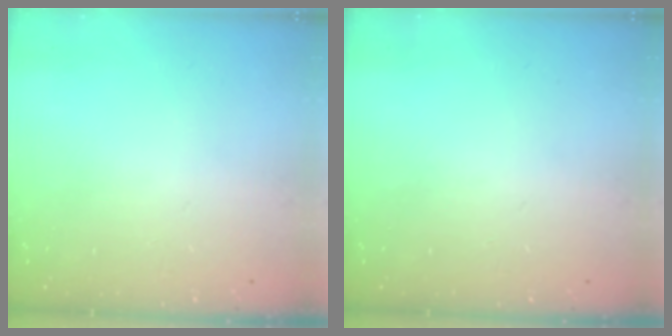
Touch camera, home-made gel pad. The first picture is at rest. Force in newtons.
{"total": 0.0}